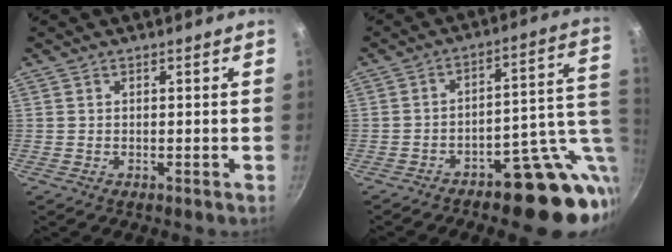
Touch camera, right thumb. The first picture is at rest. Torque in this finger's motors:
{"motor_torque": [2.67, 1.45, 1.61, -1.16, 0.14]}